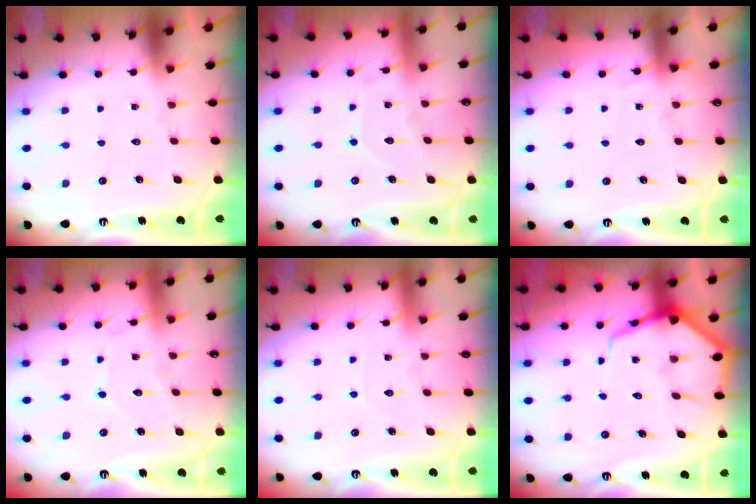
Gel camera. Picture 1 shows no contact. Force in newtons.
{"total": 7.7, "press": 7.6, "slide": 0.9}
{"total": 5.2, "press": 5.2, "slide": 0.6}
{"total": 7.0, "press": 7.0, "slide": 0.8}
{"total": 3.9, "press": 3.8, "slide": 0.4}
{"total": 8.1, "press": 8.1, "slide": 0.8}